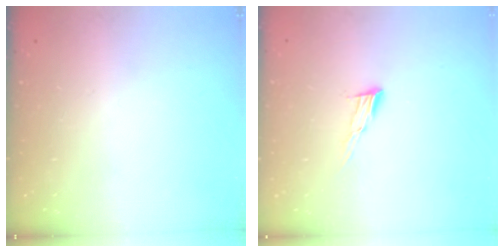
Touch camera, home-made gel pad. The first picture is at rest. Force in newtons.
{"total": 6.9, "press": 6.8, "slide": 1.2}